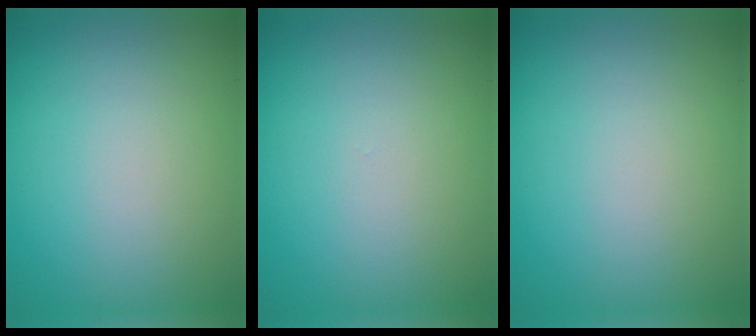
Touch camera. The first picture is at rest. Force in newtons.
{"total": 0.0}
{"total": 0.0}